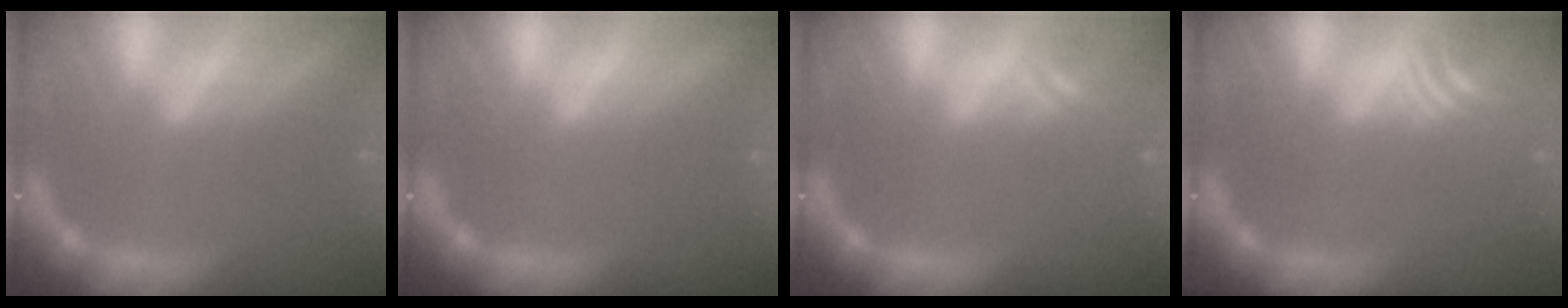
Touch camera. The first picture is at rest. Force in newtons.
{"total": 0.0}
{"total": 1.9}
{"total": 5.1}